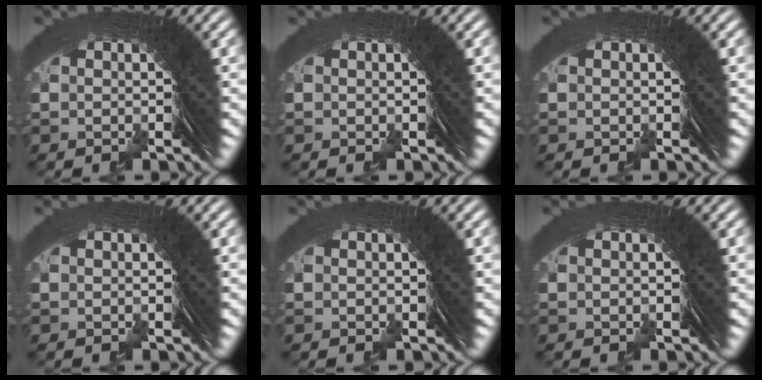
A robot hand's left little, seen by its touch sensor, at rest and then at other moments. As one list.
[{"total": 0.0}, {"total": 0.0}, {"total": 0.0}, {"total": 0.0}, {"total": 0.0}]